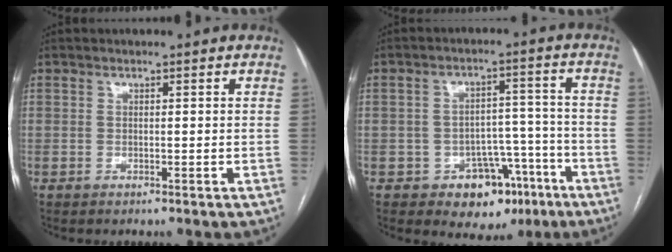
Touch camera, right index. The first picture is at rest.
{"total": 8.8, "force": [-4.7, 6.5, 3.6], "torque": [-0.022, 0.037, -0.055]}